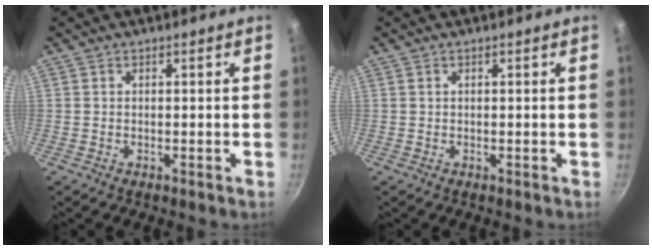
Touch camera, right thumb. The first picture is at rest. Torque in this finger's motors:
{"motor_torque": [0.20, 0.12, 0.27, -0.01, -0.01]}